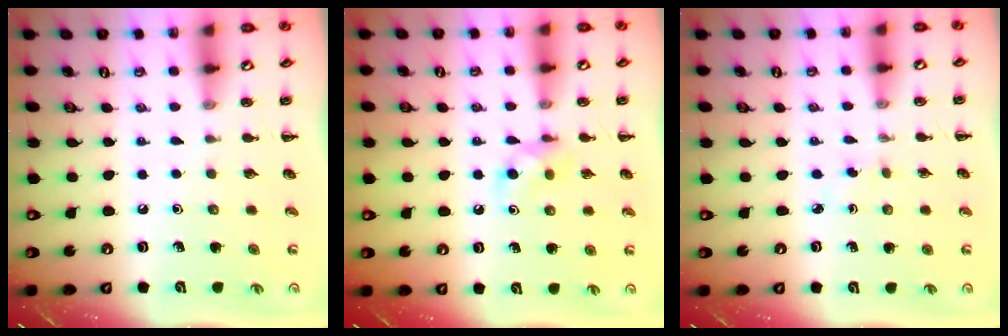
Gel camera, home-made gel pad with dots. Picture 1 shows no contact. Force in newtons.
{"total": 5.5, "press": 5.2, "slide": 1.8}
{"total": 1.3, "press": 1.2, "slide": 0.6}